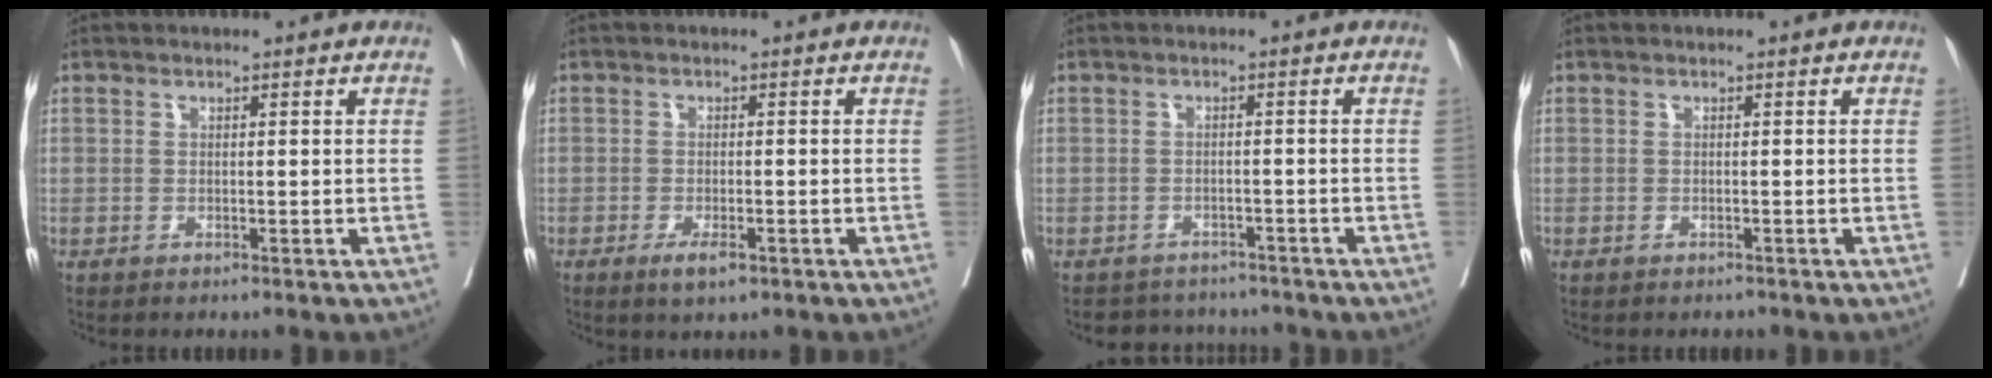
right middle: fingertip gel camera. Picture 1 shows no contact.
{"total": 2.8, "force": [-1.6, 0.8, 2.2], "torque": [-0.037, -0.001, -0.024]}
{"total": 5.0, "force": [-4.7, 1.6, -0.3], "torque": [0.008, 0.010, -0.063]}
{"total": 0.7, "force": [-0.6, 0.4, 0.2], "torque": [-0.005, 0.000, -0.009]}